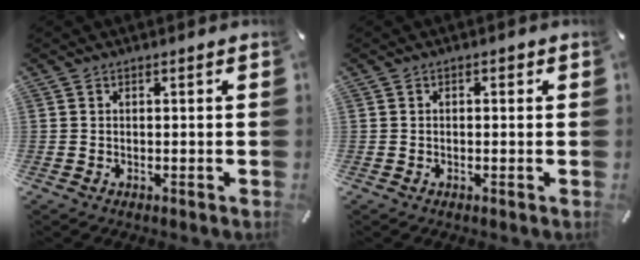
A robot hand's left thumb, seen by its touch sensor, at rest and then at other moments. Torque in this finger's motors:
{"motor_torque": [-0.17, -0.03, -0.07, 0.00, 0.02]}